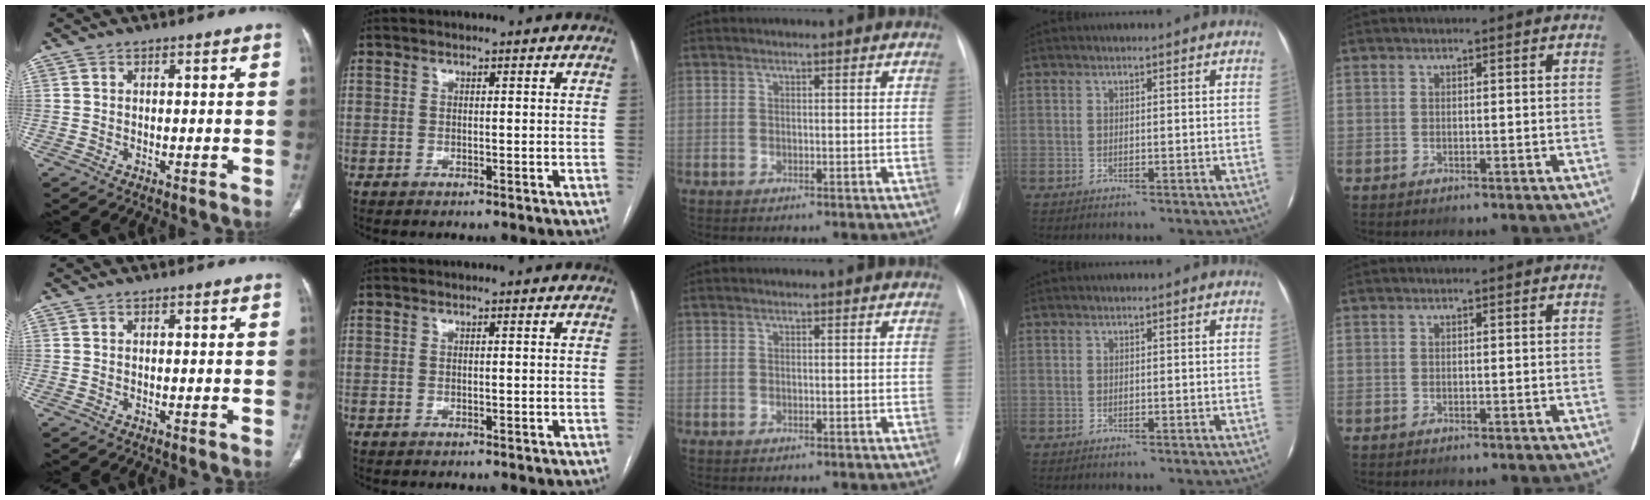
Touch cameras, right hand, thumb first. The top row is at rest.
{}